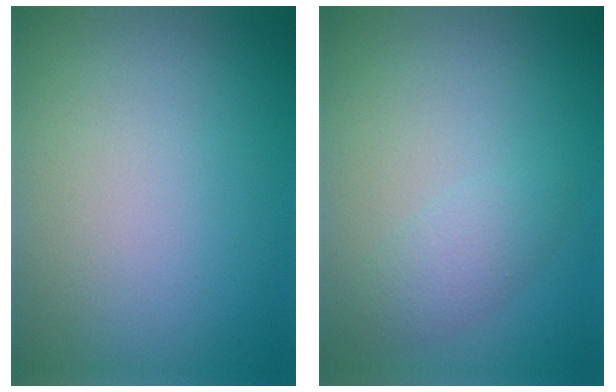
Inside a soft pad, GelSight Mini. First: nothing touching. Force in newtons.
{"total": 2.0, "press": 2.0, "slide": 0.1}